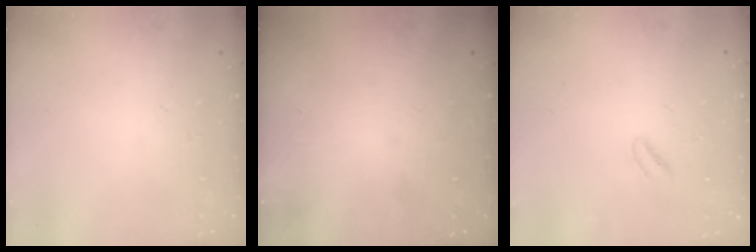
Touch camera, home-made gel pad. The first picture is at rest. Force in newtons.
{"total": 0.0}
{"total": 0.8, "press": 0.6, "slide": 0.6}